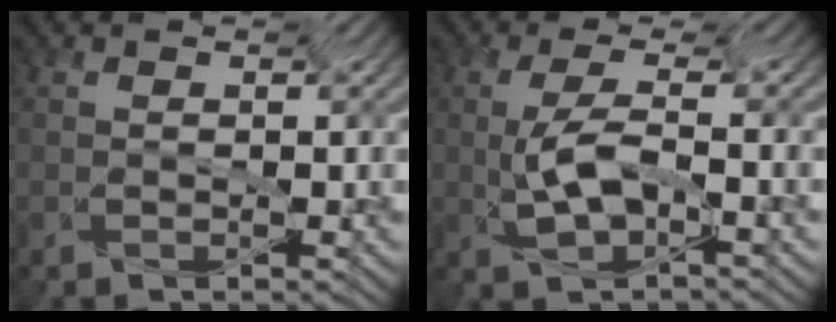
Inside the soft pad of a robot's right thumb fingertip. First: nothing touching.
{"total": 3.6, "force": [-2.5, 0.2, 2.5], "torque": [-0.061, 0.004, -0.040]}